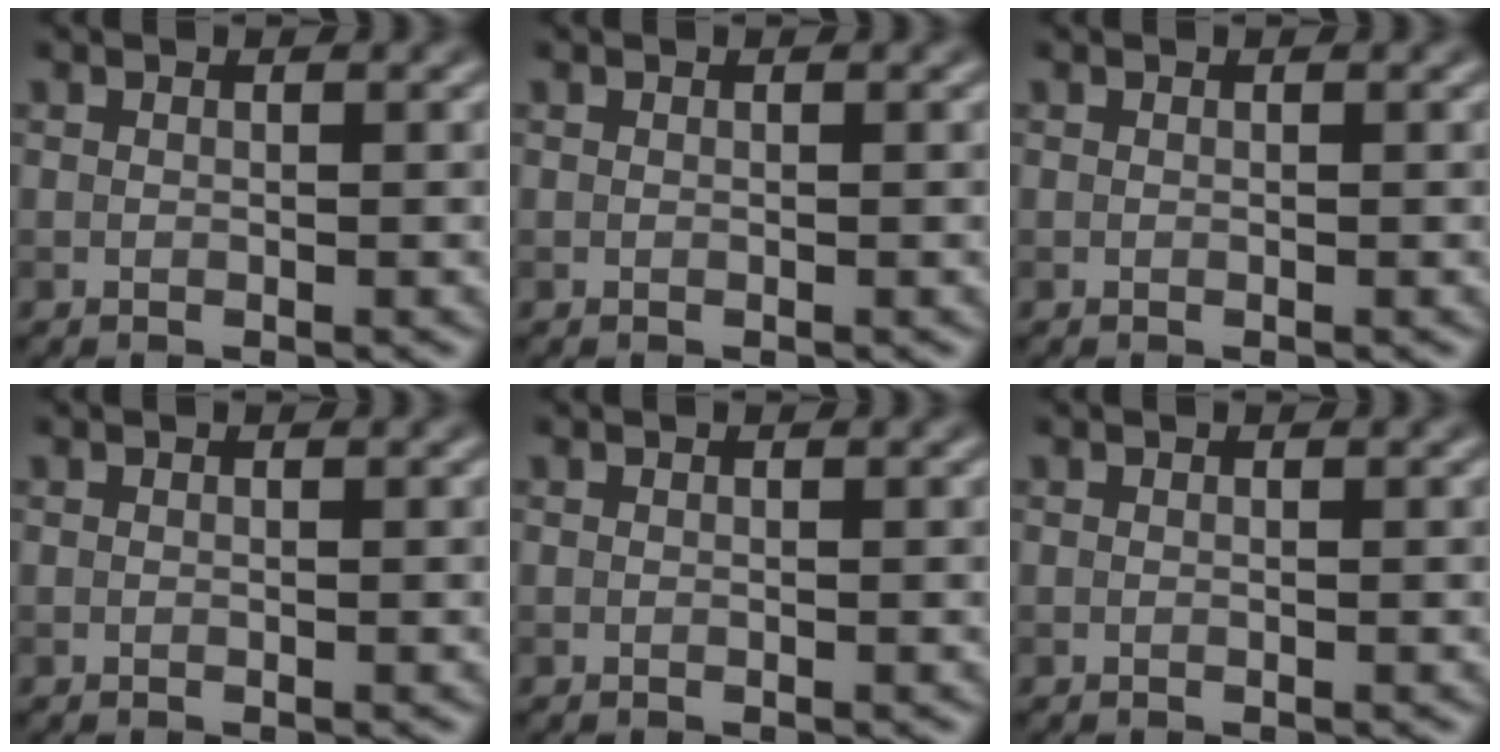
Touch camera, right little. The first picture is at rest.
{"total": 0.0}
{"total": 0.0}
{"total": 0.0}
{"total": 0.0}
{"total": 0.0}